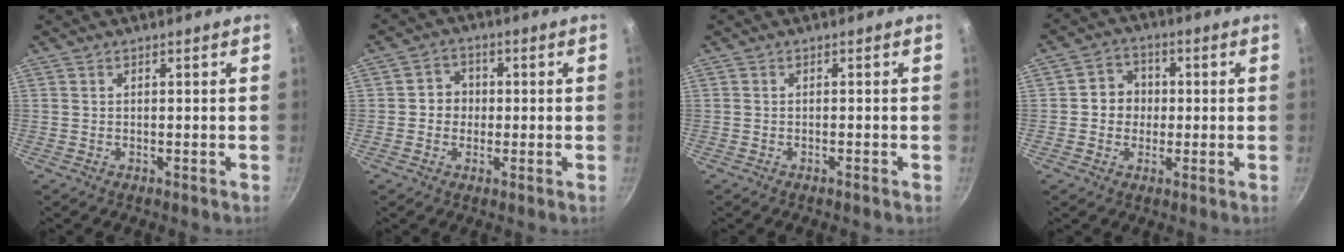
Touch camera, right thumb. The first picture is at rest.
{"total": 4.3, "force": [-0.2, 4.0, 1.5], "torque": [0.007, 0.009, -0.009]}
{"total": 0.6, "force": [-0.4, -0.1, 0.4], "torque": [-0.014, 0.004, -0.008]}
{"total": 5.9, "force": [0.0, 5.5, 2.3], "torque": [-0.001, 0.010, -0.009]}